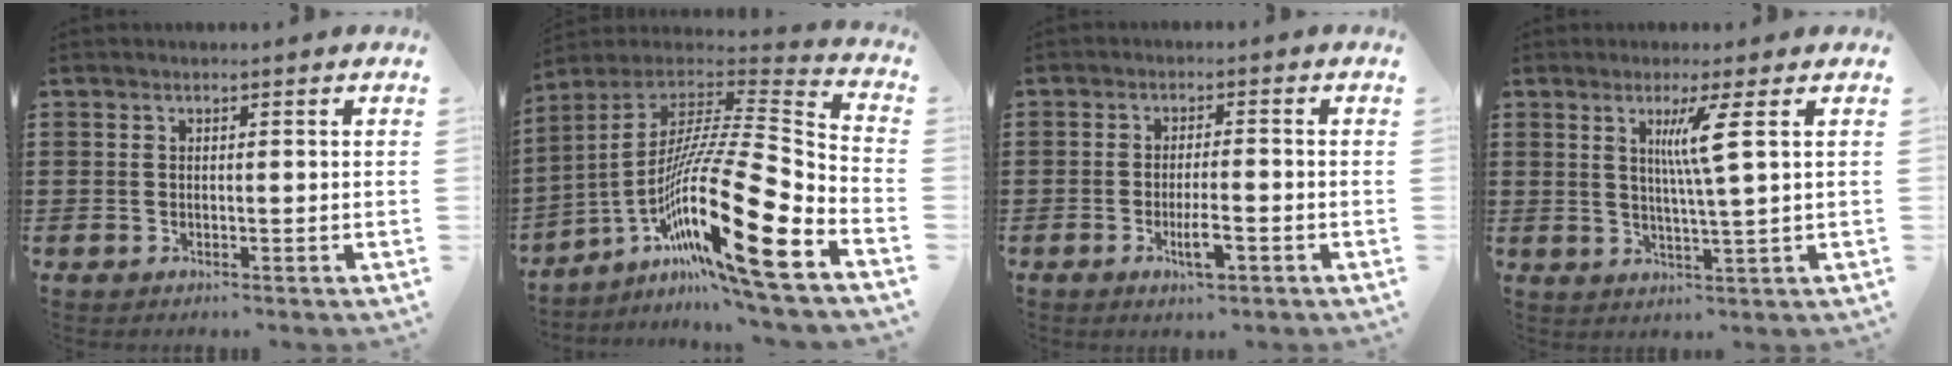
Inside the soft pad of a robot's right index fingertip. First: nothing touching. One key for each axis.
{"total": 21.8, "fx": -9.6, "fy": 2.9, "fz": 19.3, "tx": -0.361, "ty": -0.007, "tz": -0.180}
{"total": 3.8, "fx": -1.7, "fy": 1.0, "fz": 3.2, "tx": -0.058, "ty": 0.000, "tz": -0.033}
{"total": 5.3, "fx": 1.8, "fy": -0.7, "fz": 5.0, "tx": -0.101, "ty": -0.006, "tz": 0.024}